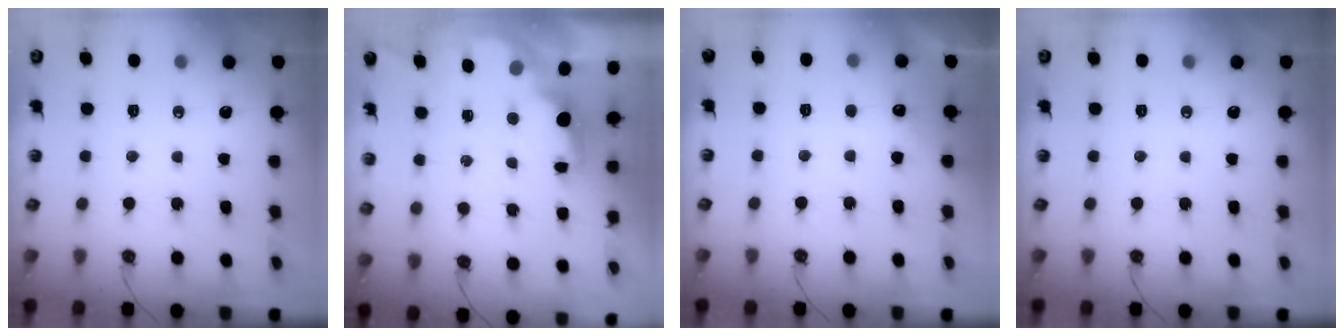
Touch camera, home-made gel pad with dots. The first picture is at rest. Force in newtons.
{"total": 1.7, "press": 1.5, "slide": 0.7}
{"total": 3.7, "press": 3.5, "slide": 1.2}
{"total": 0.0}